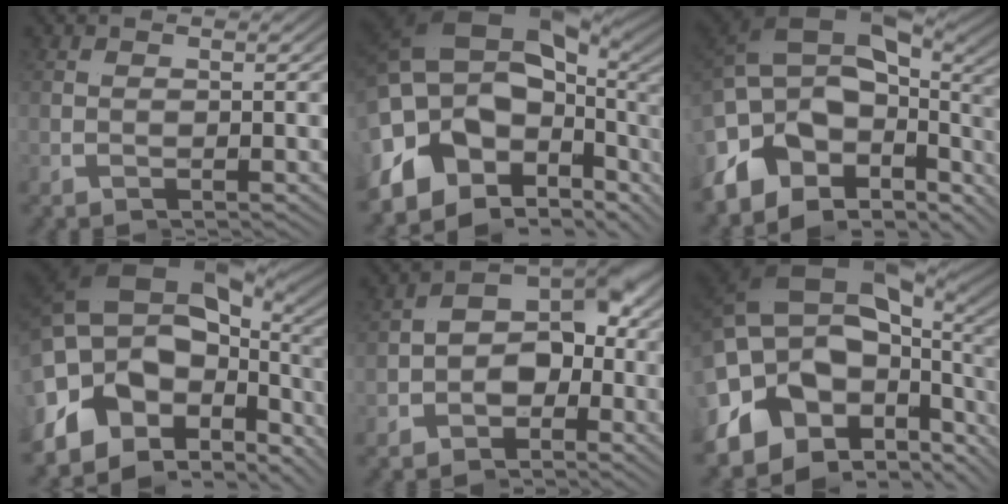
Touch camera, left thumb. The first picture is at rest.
{"total": 14.8, "force": [2.1, 8.3, 12.1], "torque": [-0.200, 0.026, 0.007]}
{"total": 12.4, "force": [1.2, 5.9, 10.8], "torque": [-0.180, 0.023, 0.005]}
{"total": 13.5, "force": [1.9, 7.2, 11.3], "torque": [-0.187, 0.021, 0.007]}
{"total": 5.5, "force": [-1.7, 3.6, 3.8], "torque": [-0.065, 0.013, -0.046]}
{"total": 14.3, "force": [0.7, 8.6, 11.4], "torque": [-0.202, 0.007, -0.005]}